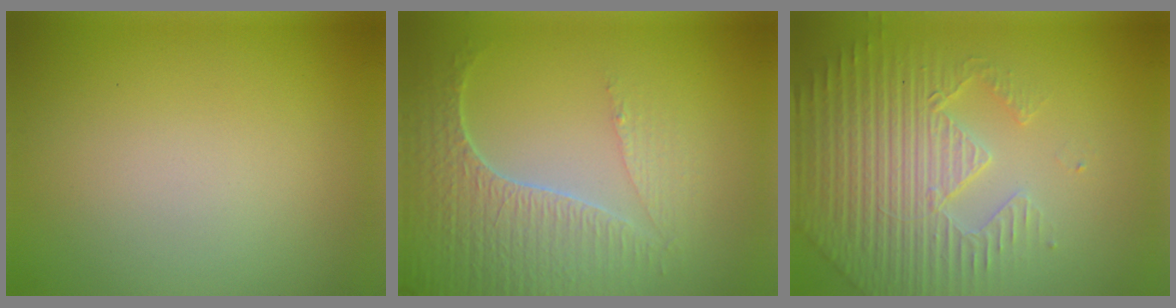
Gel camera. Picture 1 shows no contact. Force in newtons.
{"total": 5.1, "press": 4.4, "slide": 2.6}
{"total": 4.7, "press": 4.6, "slide": 1.0}